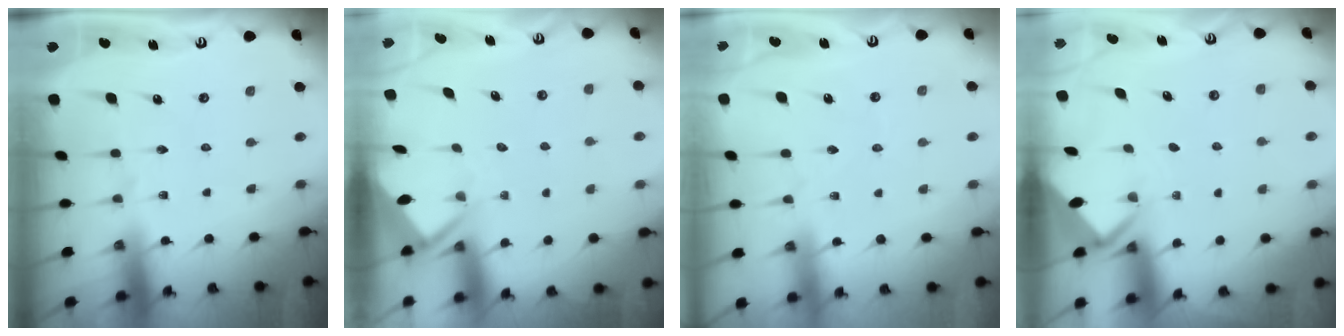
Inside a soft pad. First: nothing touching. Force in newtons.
{"total": 3.4, "press": 3.4, "slide": 0.3}
{"total": 2.6, "press": 2.5, "slide": 0.5}
{"total": 2.8, "press": 2.8, "slide": 0.2}